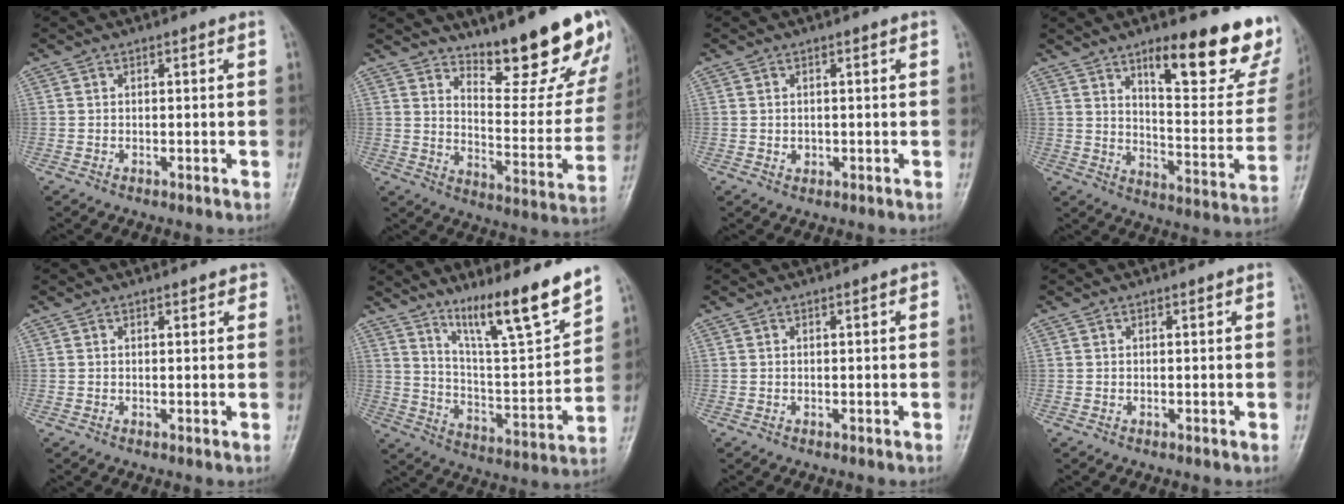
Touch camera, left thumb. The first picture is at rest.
{"total": 19.0, "force": [15.0, 5.3, 10.5], "torque": [-0.098, -0.121, 0.211]}
{"total": 1.0, "force": [0.0, 0.9, 0.2], "torque": [-0.001, 0.000, 0.003]}
{"total": 22.2, "force": [13.6, 6.9, 16.2], "torque": [-0.165, -0.078, 0.195]}
{"total": 1.1, "force": [0.9, 0.6, 0.3], "torque": [0.003, -0.003, 0.006]}
{"total": 15.4, "force": [11.8, 1.7, 9.8], "torque": [-0.142, -0.080, 0.207]}
{"total": 0.8, "force": [0.2, 0.2, 0.7], "torque": [-0.012, 0.001, 0.001]}
{"total": 0.0}